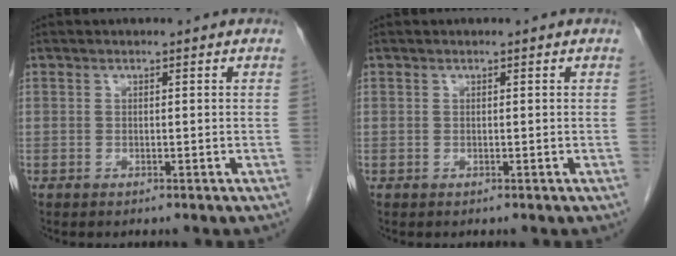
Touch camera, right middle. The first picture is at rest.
{"total": 0.0}